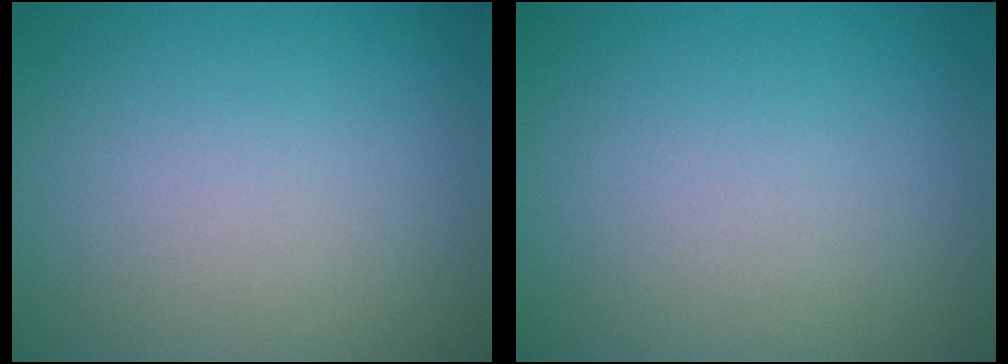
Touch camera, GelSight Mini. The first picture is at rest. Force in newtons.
{"total": 0.0}